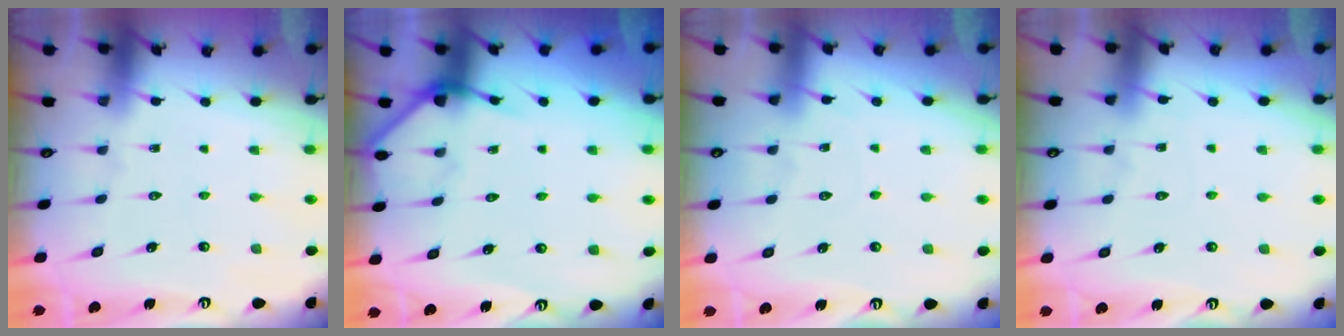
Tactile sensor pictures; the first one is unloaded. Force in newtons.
{"total": 4.9, "press": 4.8, "slide": 0.2}
{"total": 2.8, "press": 2.8, "slide": 0.4}
{"total": 3.9, "press": 3.8, "slide": 0.6}